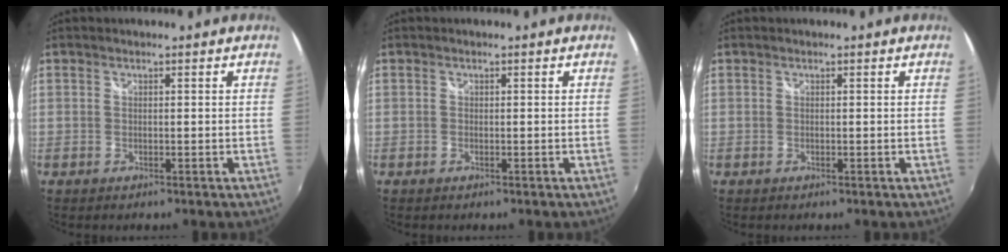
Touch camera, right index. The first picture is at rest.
{"total": 0.0}
{"total": 0.0}